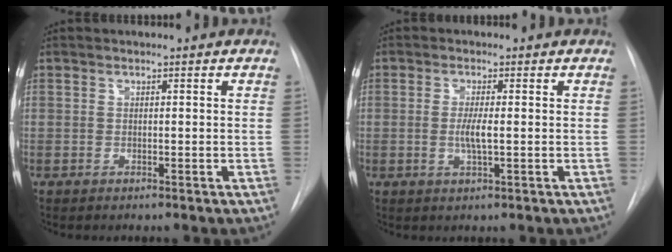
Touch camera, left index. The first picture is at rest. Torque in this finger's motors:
{"motor_torque": [0.64, 0.03, 0.33, 0.10]}